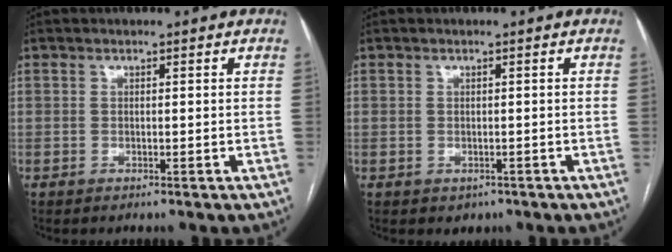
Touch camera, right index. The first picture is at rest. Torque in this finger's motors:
{"motor_torque": [-0.08, 0.04, -0.22, -0.06]}